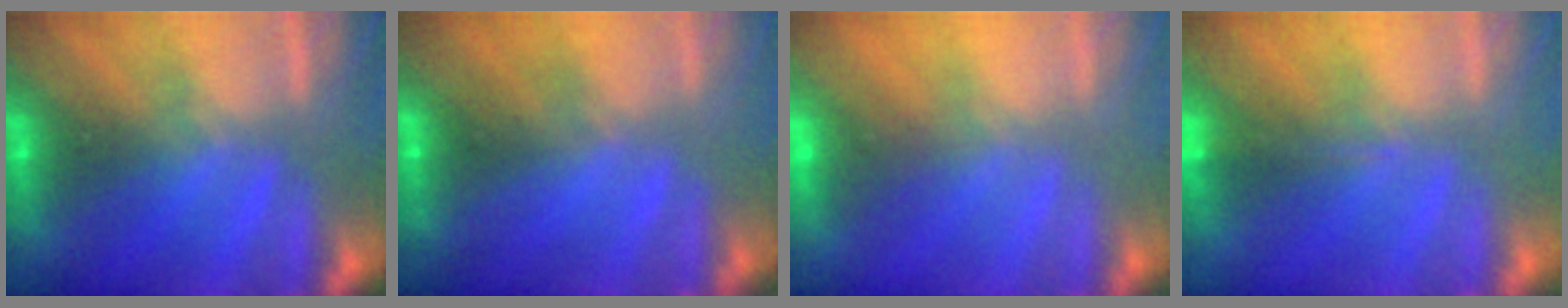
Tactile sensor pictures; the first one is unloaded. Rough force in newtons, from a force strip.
{"total": 2.2}
{"total": 5.1}
{"total": 1.6}